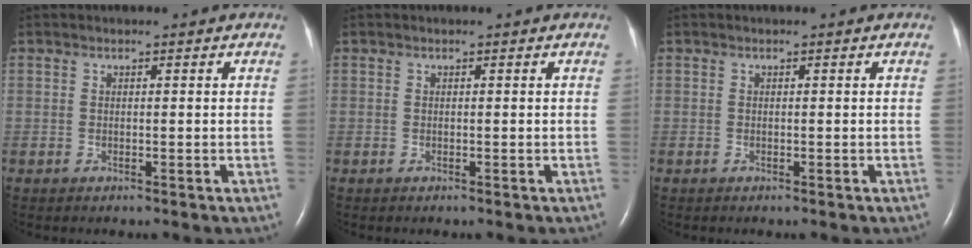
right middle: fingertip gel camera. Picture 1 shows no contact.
{"total": 0.0}
{"total": 0.0}